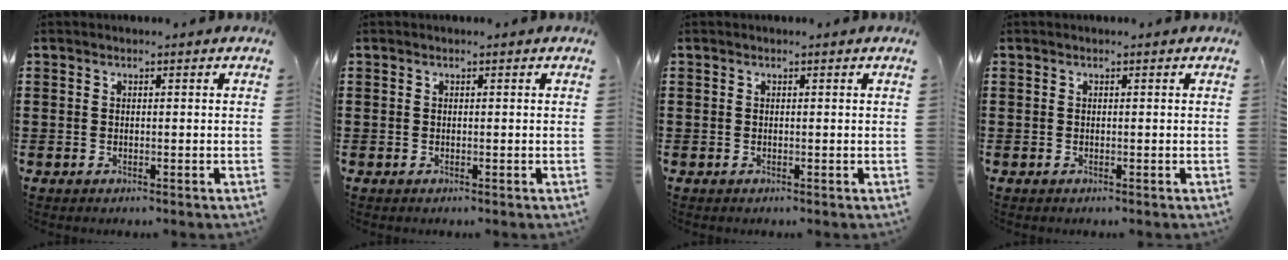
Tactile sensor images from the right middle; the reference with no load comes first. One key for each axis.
{"total": 0.0}
{"total": 0.0}
{"total": 0.0}